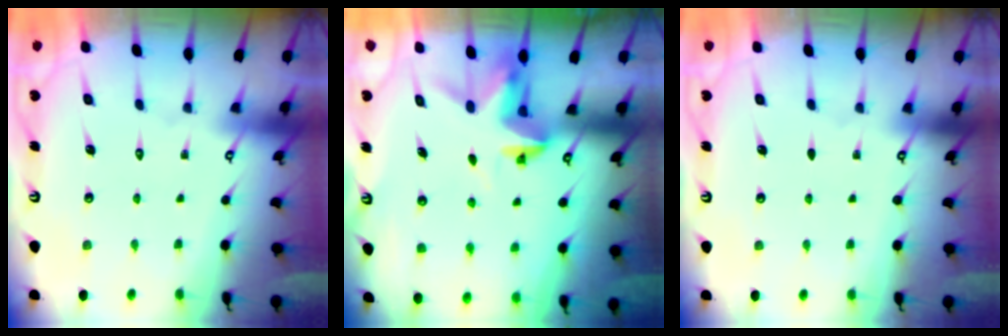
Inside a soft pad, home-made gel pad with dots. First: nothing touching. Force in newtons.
{"total": 3.7, "press": 3.7, "slide": 0.3}
{"total": 0.0}